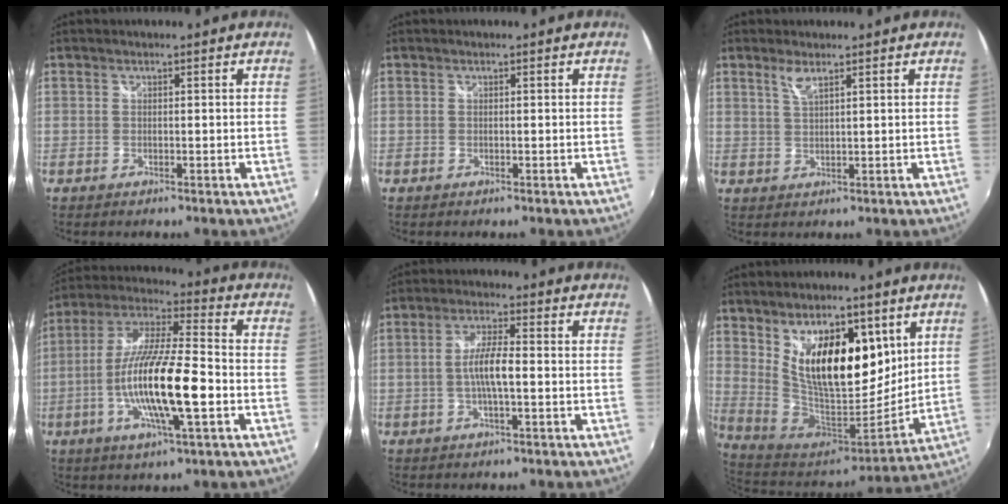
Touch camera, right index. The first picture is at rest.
{"total": 0.0}
{"total": 2.7, "force": [1.8, 0.5, 1.9], "torque": [-0.037, 0.001, 0.035]}
{"total": 17.7, "force": [-4.5, 3.0, 16.9], "torque": [-0.323, -0.011, -0.087]}
{"total": 5.7, "force": [-1.1, 0.8, 5.5], "torque": [-0.104, 0.003, -0.020]}
{"total": 18.9, "force": [6.9, 9.3, 15.0], "torque": [-0.259, -0.007, 0.135]}